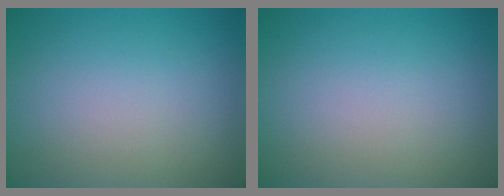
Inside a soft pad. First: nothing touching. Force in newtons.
{"total": 0.0}